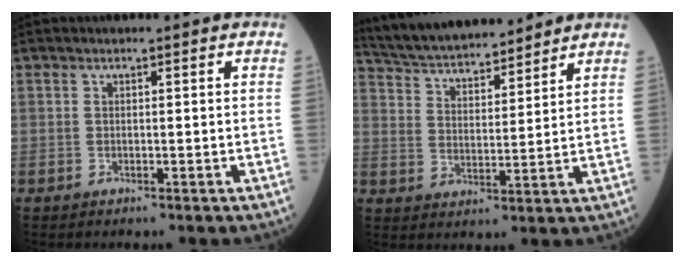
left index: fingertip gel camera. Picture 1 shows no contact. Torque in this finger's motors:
{"motor_torque": [0.07, -0.50, 0.27, 0.13]}